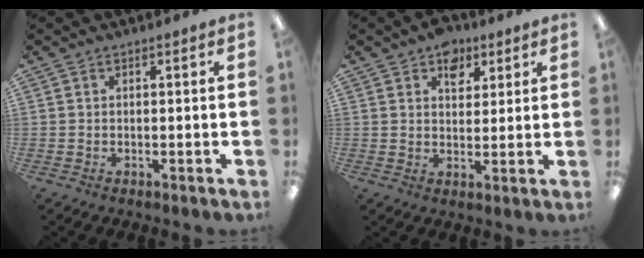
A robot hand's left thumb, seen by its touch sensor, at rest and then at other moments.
{"total": 6.4, "force": [4.0, 4.2, 2.6], "torque": [-0.016, -0.015, 0.067]}